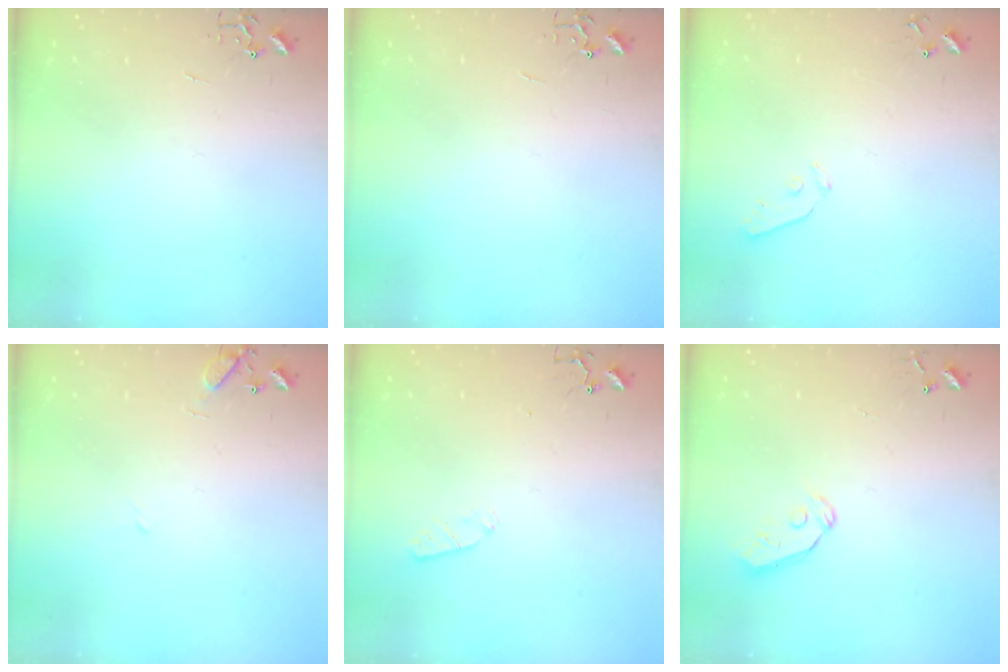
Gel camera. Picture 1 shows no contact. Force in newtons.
{"total": 0.0}
{"total": 4.9, "press": 4.9, "slide": 0.5}
{"total": 8.6, "press": 8.5, "slide": 1.1}
{"total": 3.6, "press": 3.6, "slide": 0.5}
{"total": 5.3, "press": 5.3, "slide": 0.4}